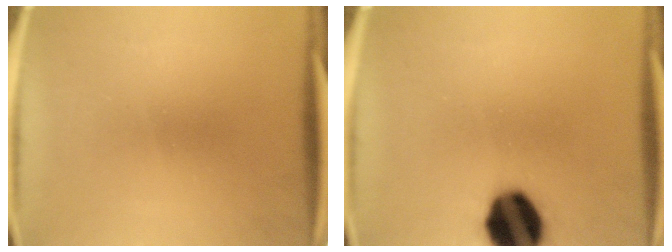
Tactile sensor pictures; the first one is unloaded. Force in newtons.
{"total": 15.8}